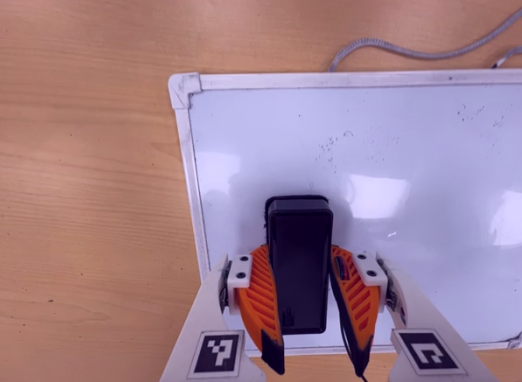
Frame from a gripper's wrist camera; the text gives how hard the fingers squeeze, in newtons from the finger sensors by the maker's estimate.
{"total": 10.9, "left": 10.4, "right": 11.5}